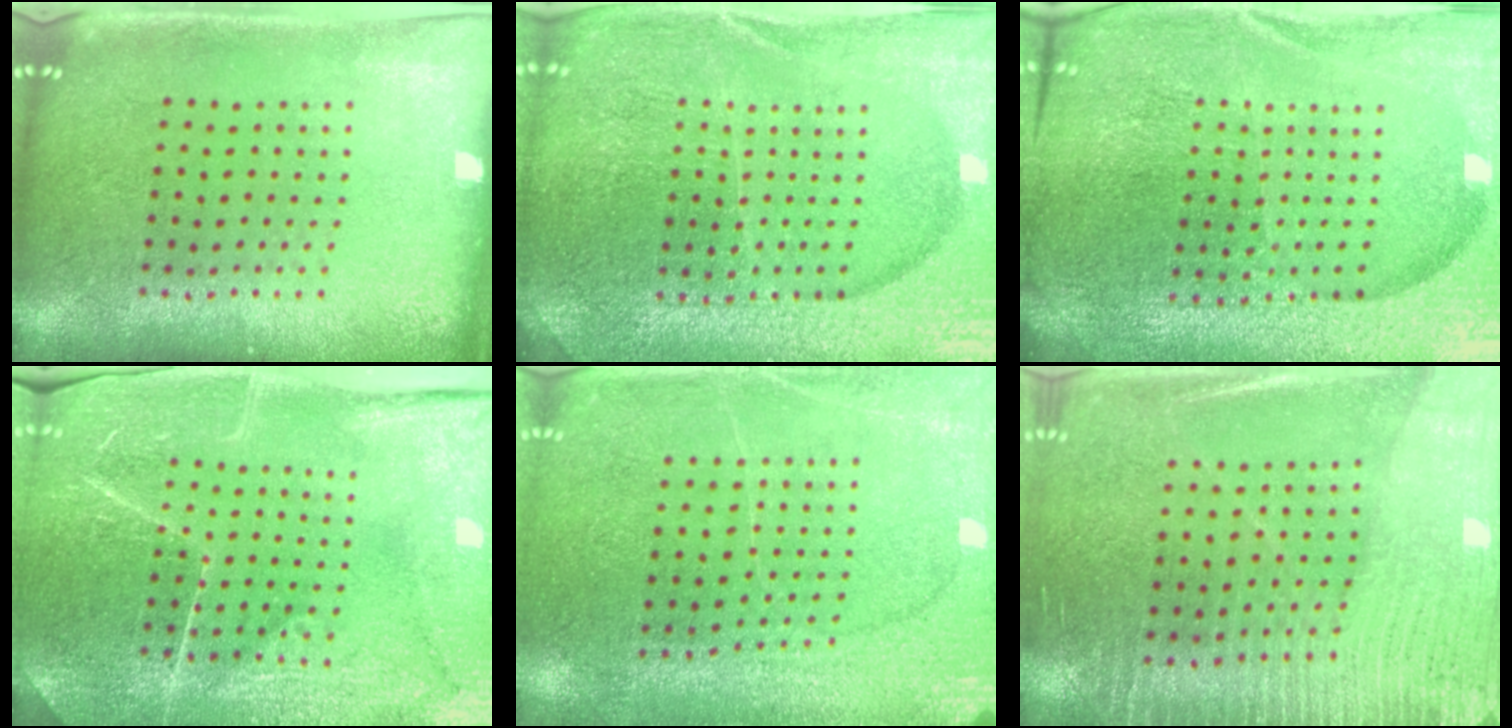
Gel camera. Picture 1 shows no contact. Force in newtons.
{"total": 4.9, "press": 4.5, "slide": 1.9}
{"total": 5.2, "press": 4.8, "slide": 2.0}
{"total": 4.1, "press": 4.0, "slide": 1.0}
{"total": 2.7, "press": 2.7, "slide": 0.4}
{"total": 3.0, "press": 2.9, "slide": 0.7}